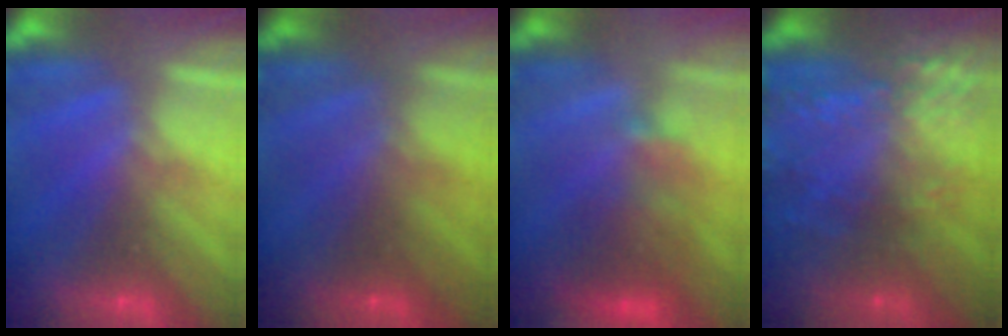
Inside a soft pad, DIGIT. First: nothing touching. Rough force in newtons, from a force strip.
{"total": 1.8}
{"total": 3.8}
{"total": 7.8}